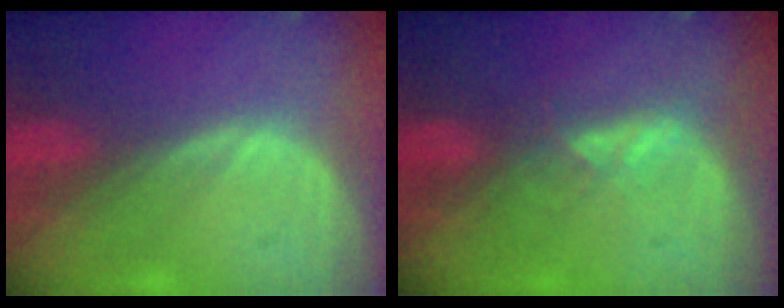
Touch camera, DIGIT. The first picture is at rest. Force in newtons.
{"total": 2.0, "press": 2.0, "slide": 0.3}